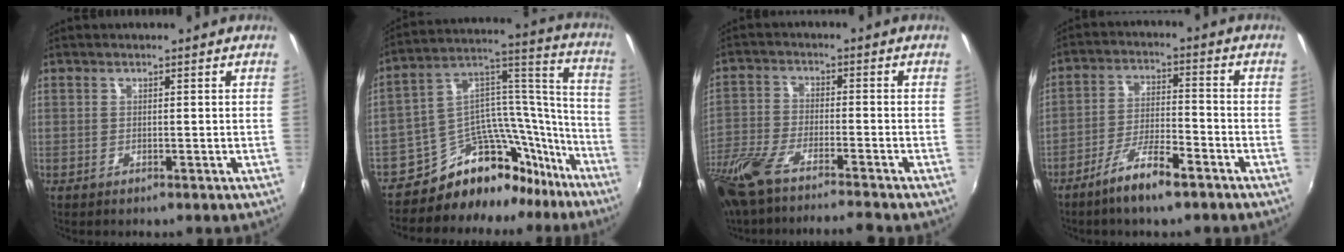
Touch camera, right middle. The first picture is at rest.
{"total": 18.2, "force": [-15.3, 8.5, 4.9], "torque": [-0.071, 0.090, -0.232]}
{"total": 13.5, "force": [-11.2, 1.3, 7.3], "torque": [-0.175, -0.039, -0.212]}
{"total": 8.2, "force": [-5.8, 1.4, 5.6], "torque": [-0.119, -0.001, -0.101]}